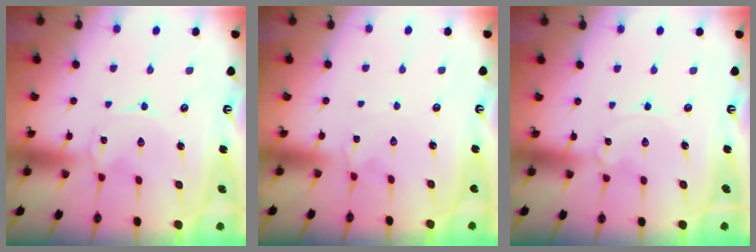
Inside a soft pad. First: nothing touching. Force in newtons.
{"total": 2.9, "press": 2.9, "slide": 0.7}
{"total": 1.2, "press": 1.2, "slide": 0.1}